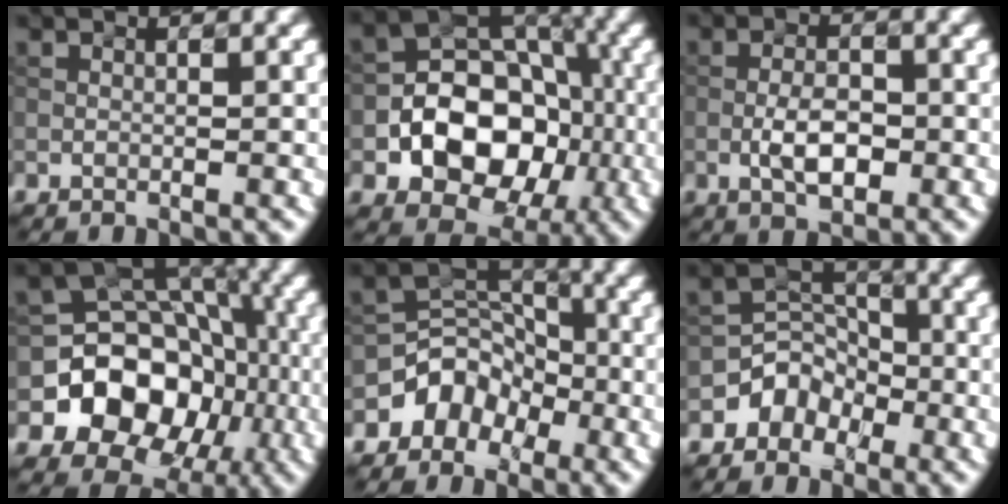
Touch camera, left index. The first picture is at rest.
{"total": 9.8, "force": [-2.3, 7.3, 6.1], "torque": [-0.082, 0.006, -0.045]}
{"total": 3.5, "force": [-1.0, 1.7, 2.9], "torque": [-0.051, 0.002, -0.021]}
{"total": 10.4, "force": [-3.1, 8.6, 4.9], "torque": [-0.062, 0.004, -0.080]}
{"total": 4.1, "force": [-2.4, 3.1, 1.0], "torque": [-0.001, 0.011, -0.048]}
{"total": 3.1, "force": [-2.0, 2.4, 0.4], "torque": [0.010, 0.012, -0.036]}